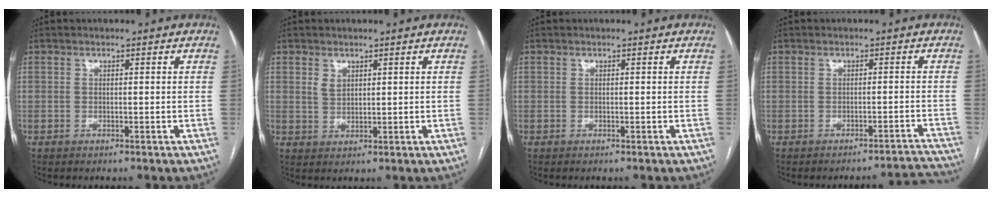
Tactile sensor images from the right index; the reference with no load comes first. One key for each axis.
{"total": 2.1, "fx": 1.2, "fy": 1.4, "fz": 1.0, "tx": -0.020, "ty": -0.001, "tz": 0.030}
{"total": 0.0}
{"total": 6.3, "fx": -6.3, "fy": -0.6, "fz": -0.4, "tx": 0.023, "ty": 0.008, "tz": -0.072}